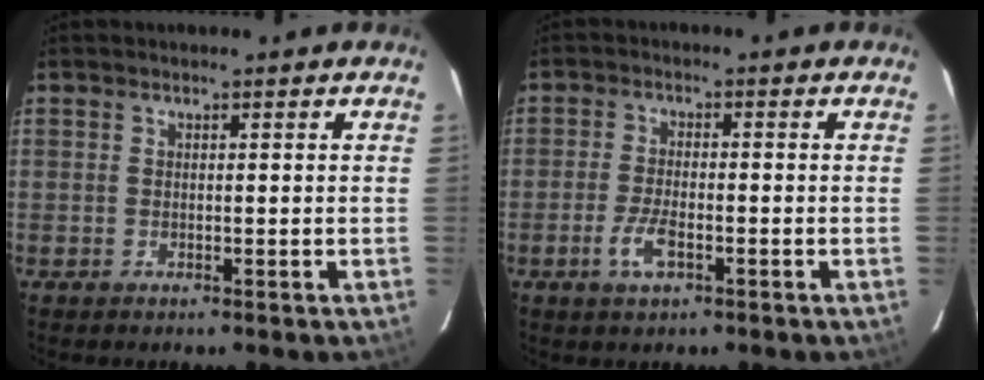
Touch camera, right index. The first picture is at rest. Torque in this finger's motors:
{"motor_torque": [0.72, -0.24, 0.23, 0.08]}